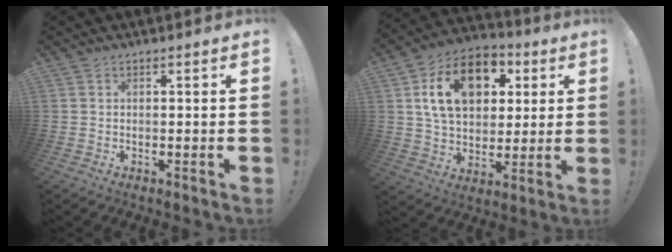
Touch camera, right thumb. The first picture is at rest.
{"total": 18.7, "force": [6.5, 12.9, 11.9], "torque": [-0.185, -0.009, 0.120]}